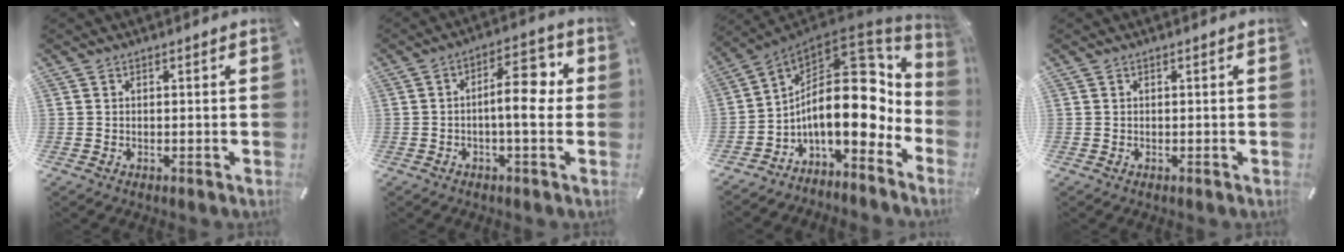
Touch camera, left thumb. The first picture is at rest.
{"total": 11.0, "force": [0.3, 4.5, 10.1], "torque": [-0.139, 0.001, 0.000]}
{"total": 22.5, "force": [3.1, 12.4, 18.5], "torque": [-0.295, -0.048, 0.058]}
{"total": 0.0}